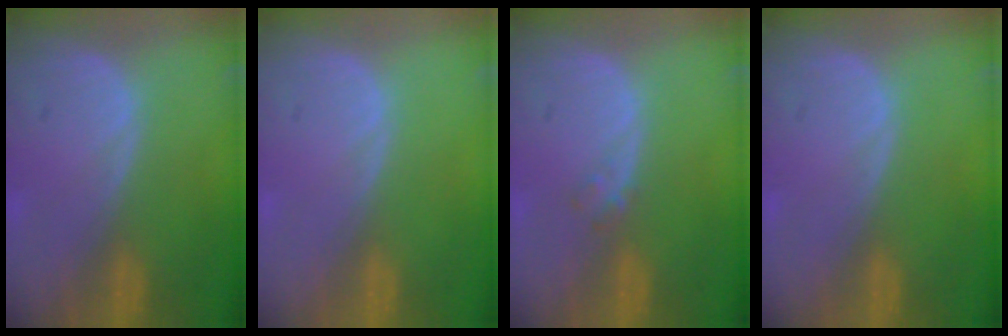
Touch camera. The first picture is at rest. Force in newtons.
{"total": 0.0}
{"total": 1.2, "press": 1.2, "slide": 0.2}
{"total": 0.0}